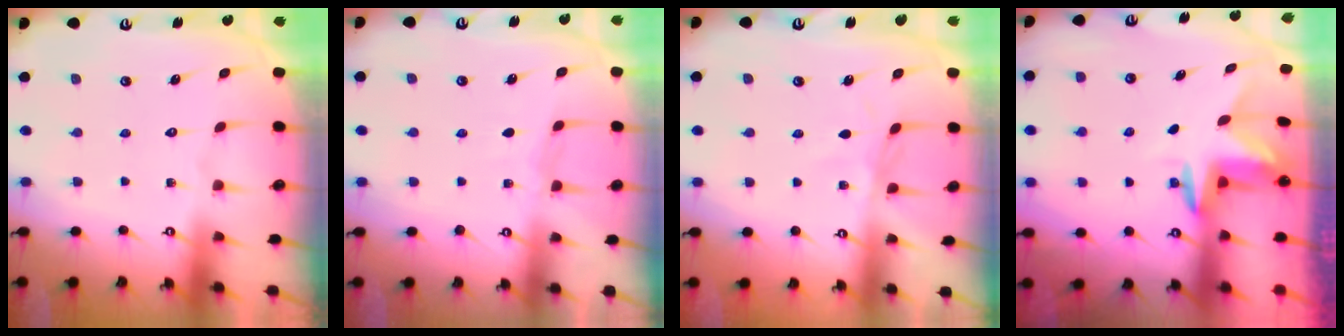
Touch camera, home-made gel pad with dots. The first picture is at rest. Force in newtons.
{"total": 2.6, "press": 2.6, "slide": 0.4}
{"total": 1.7, "press": 1.7, "slide": 0.2}
{"total": 3.2, "press": 3.2, "slide": 0.3}